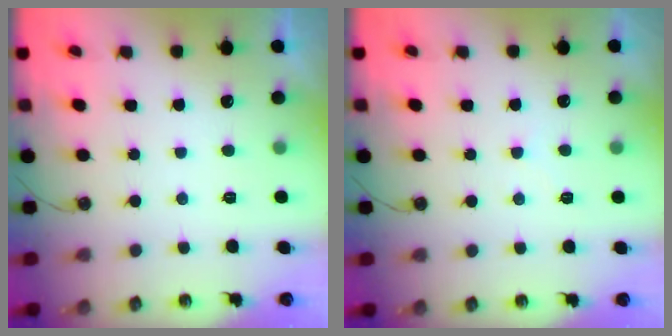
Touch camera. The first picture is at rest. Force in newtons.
{"total": 4.7, "press": 4.6, "slide": 0.6}